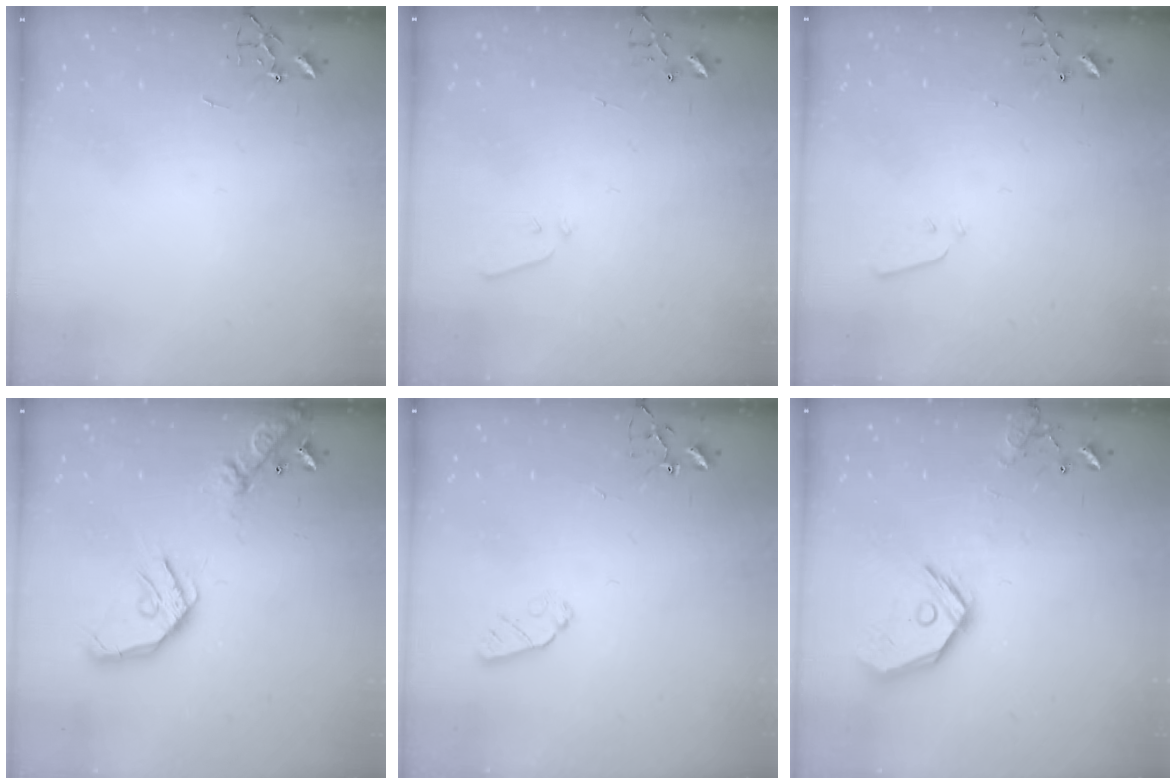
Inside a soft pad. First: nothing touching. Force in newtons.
{"total": 3.3, "press": 3.2, "slide": 0.5}
{"total": 2.9, "press": 2.8, "slide": 0.8}
{"total": 17.3, "press": 17.0, "slide": 2.8}
{"total": 5.5, "press": 5.4, "slide": 1.1}
{"total": 15.9, "press": 15.7, "slide": 2.6}